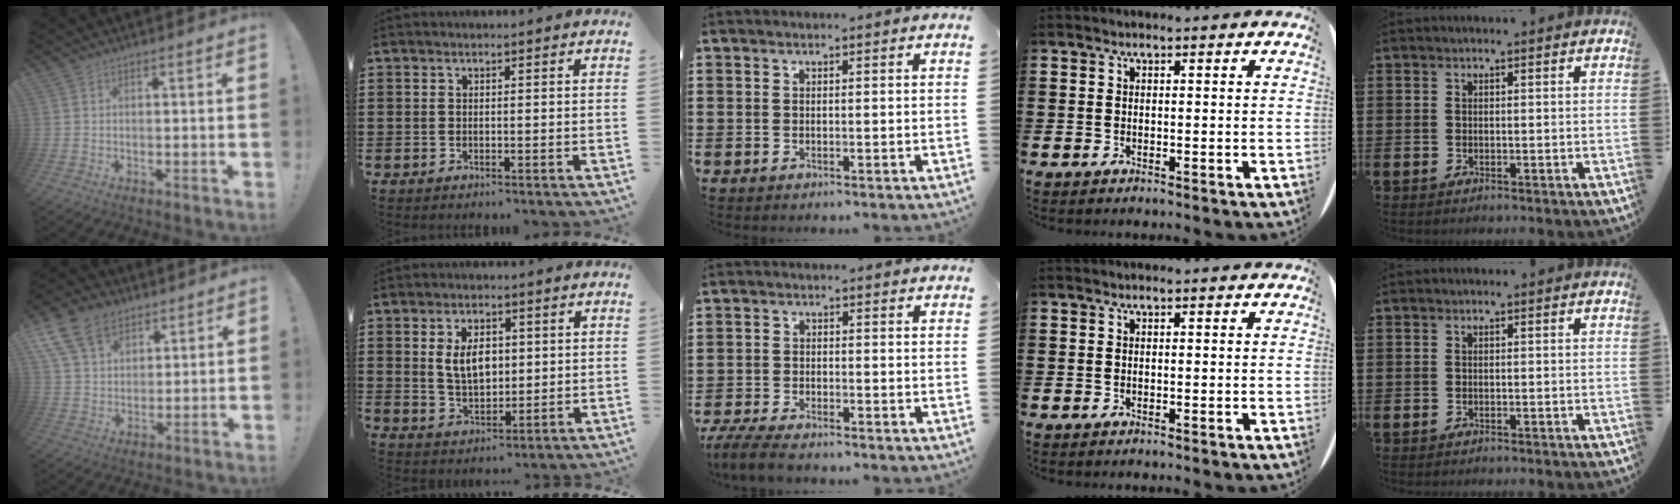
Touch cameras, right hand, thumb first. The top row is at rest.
{"thumb": {"total": 14.3, "force": [8.1, 9.7, 6.7], "torque": [-0.114, -0.040, 0.159]}, "index": {"total": 5.9, "force": [1.1, 3.6, 4.6], "torque": [-0.083, 0.006, 0.013]}, "middle": {"total": 4.4, "force": [-4.0, 0.7, 1.6], "torque": [-0.046, -0.009, -0.084]}}